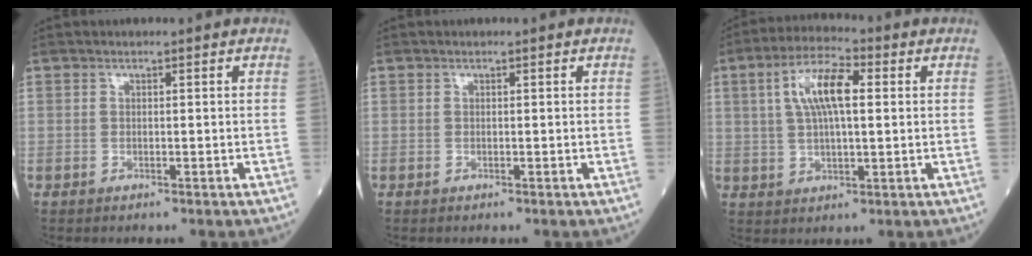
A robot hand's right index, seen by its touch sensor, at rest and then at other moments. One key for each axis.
{"total": 0.0}
{"total": 9.4, "fx": 2.4, "fy": 2.9, "fz": 8.6, "tx": -0.169, "ty": 0.020, "tz": 0.042}